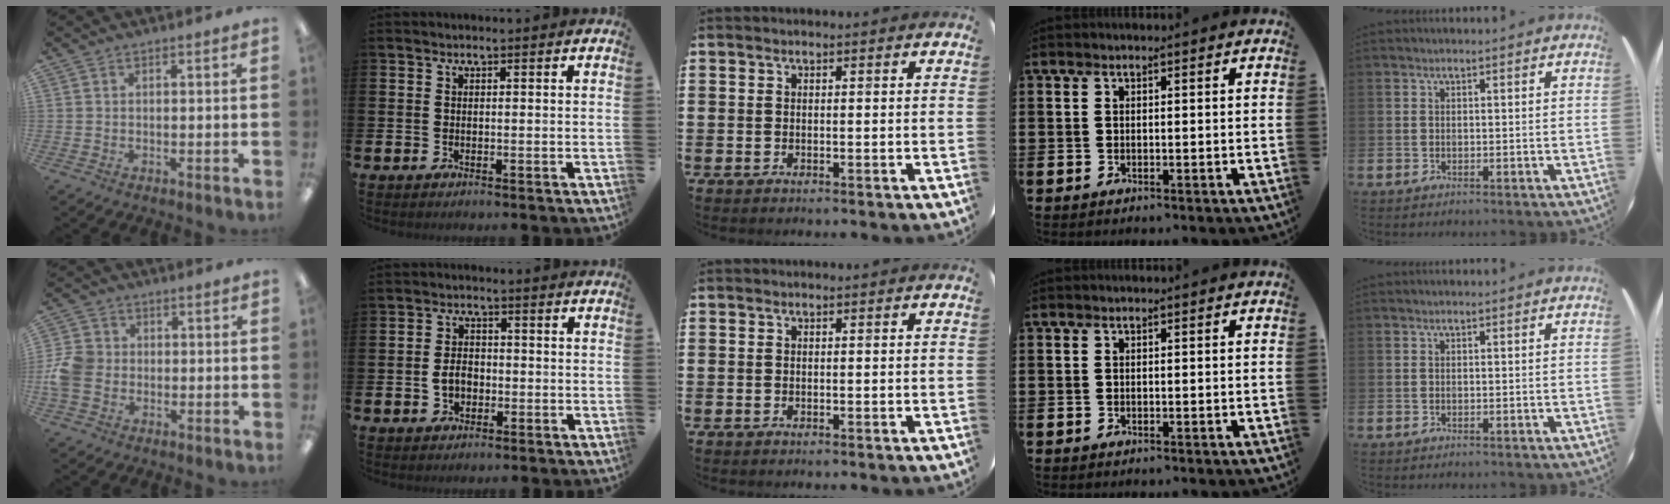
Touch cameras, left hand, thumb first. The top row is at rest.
{"thumb": {"total": 7.5, "force": [-1.1, 6.4, 3.8], "torque": [-0.088, 0.020, -0.016]}, "index": {"total": 3.1, "force": [-0.8, 2.3, 2.0], "torque": [-0.027, 0.002, -0.020]}}